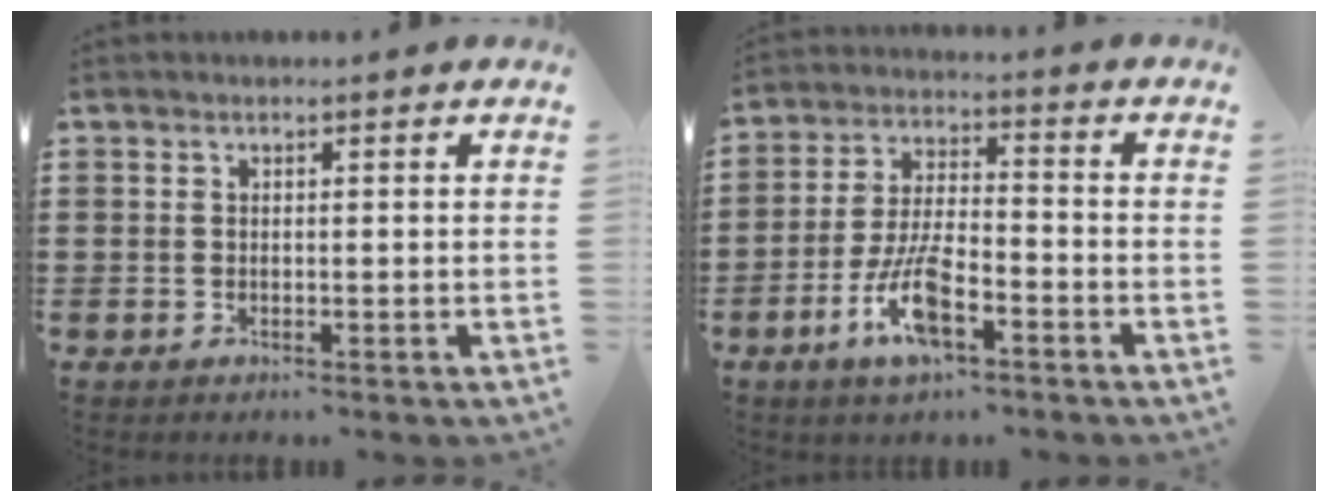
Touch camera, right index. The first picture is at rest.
{"total": 9.2, "force": [-4.5, 3.0, 7.5], "torque": [-0.165, -0.003, -0.084]}